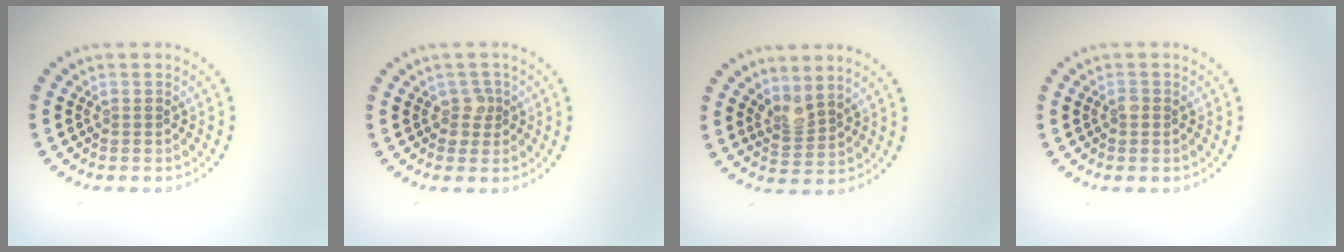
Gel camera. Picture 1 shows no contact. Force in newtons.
{"total": 1.3, "press": 1.0, "slide": 0.8}
{"total": 2.0, "press": 1.5, "slide": 1.4}
{"total": 0.5, "press": 0.4, "slide": 0.3}